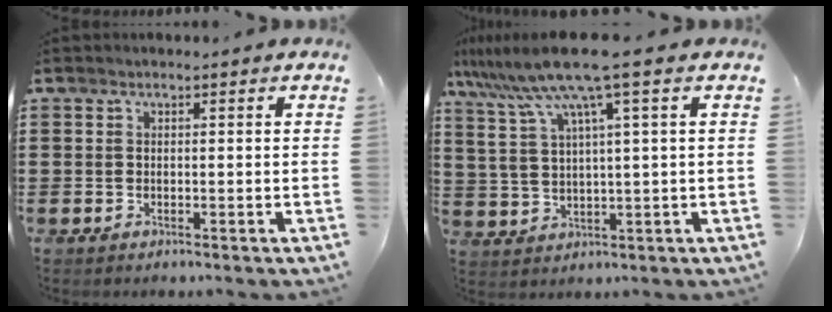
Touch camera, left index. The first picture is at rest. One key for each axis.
{"total": 9.8, "fx": 5.9, "fy": -0.1, "fz": 7.8, "tx": -0.188, "ty": -0.030, "tz": 0.094}